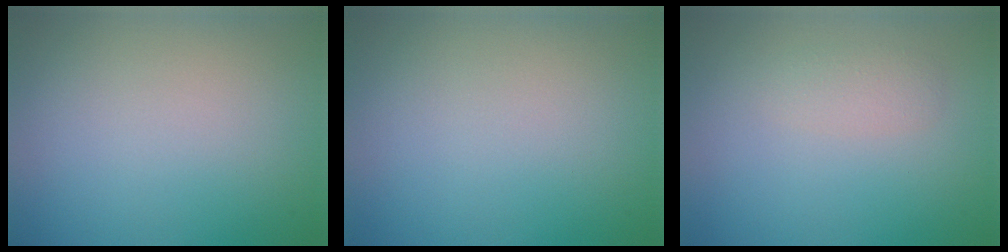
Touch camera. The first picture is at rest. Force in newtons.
{"total": 0.0}
{"total": 1.3, "press": 1.3, "slide": 0.1}